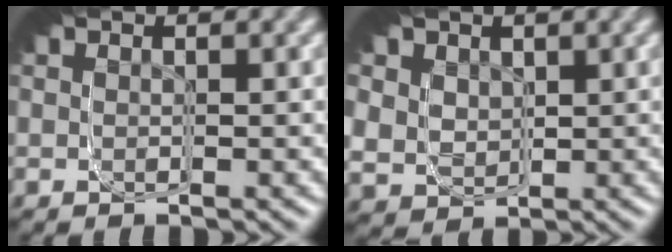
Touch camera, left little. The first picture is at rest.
{"total": 7.3, "force": [1.5, 6.7, 2.6], "torque": [-0.070, -0.006, 0.015]}